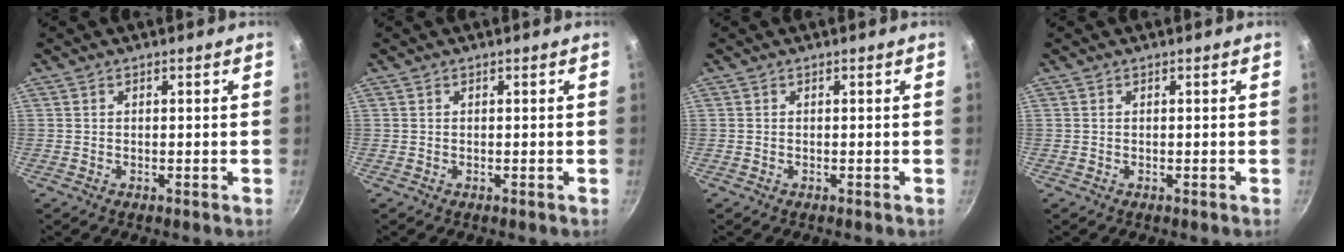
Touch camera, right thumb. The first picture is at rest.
{"total": 0.0}
{"total": 0.0}
{"total": 0.0}